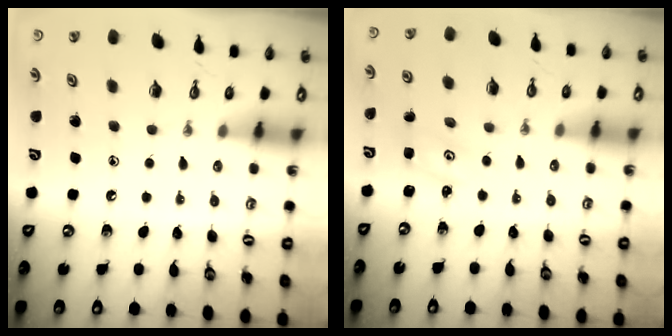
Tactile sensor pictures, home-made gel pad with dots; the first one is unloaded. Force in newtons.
{"total": 1.4, "press": 1.4, "slide": 0.2}